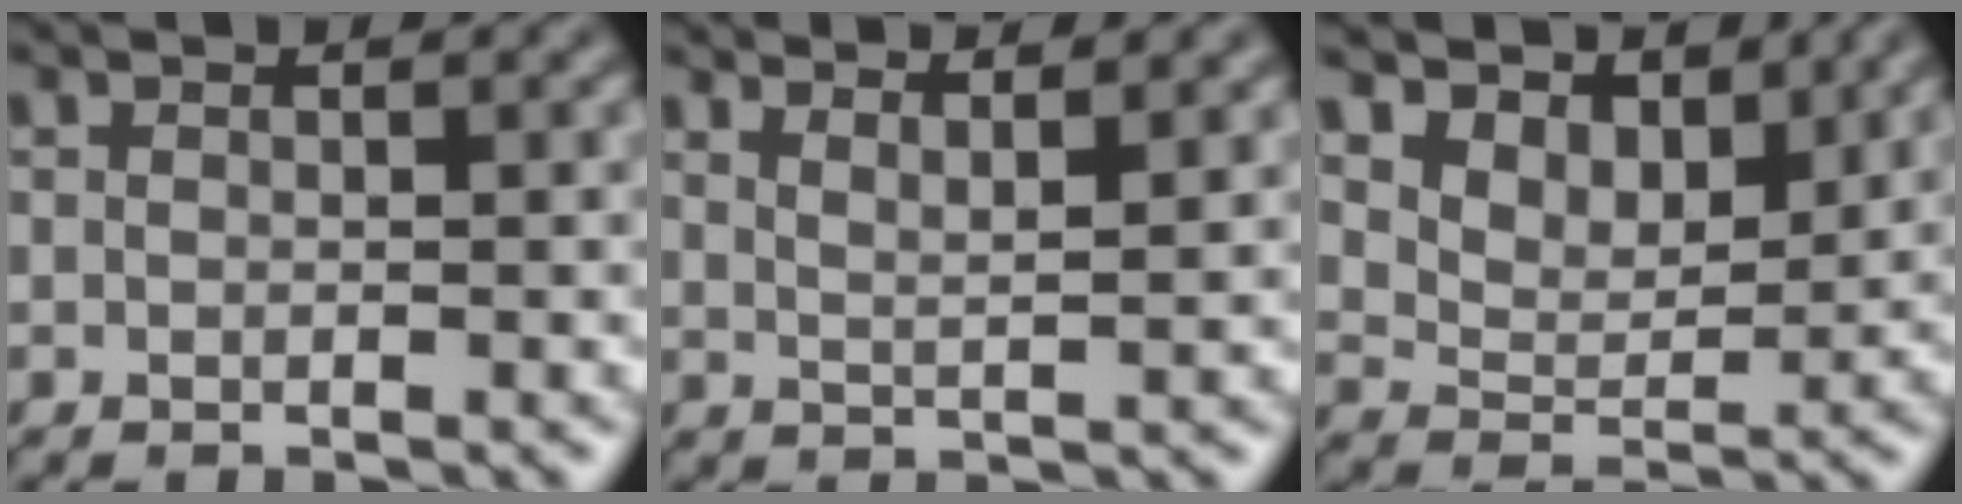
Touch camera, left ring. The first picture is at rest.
{"total": 4.8, "force": [3.9, 1.3, 2.5], "torque": [-0.009, 0.023, 0.031]}
{"total": 6.3, "force": [5.3, 2.8, 2.2], "torque": [-0.060, -0.018, 0.093]}